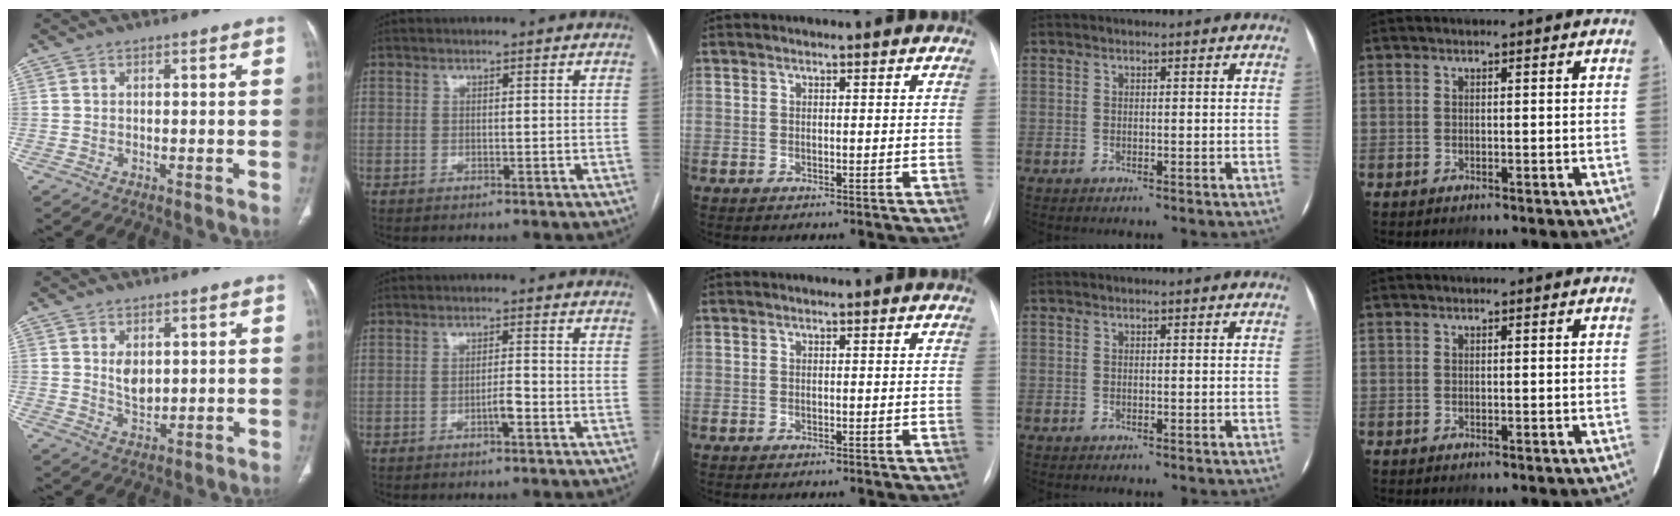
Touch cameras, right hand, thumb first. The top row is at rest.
{"thumb": {"total": 4.5, "force": [1.1, 2.9, 3.3], "torque": [-0.042, -0.014, 0.027]}, "index": {"total": 2.4, "force": [-1.2, 0.2, 2.1], "torque": [-0.035, 0.000, -0.020]}}